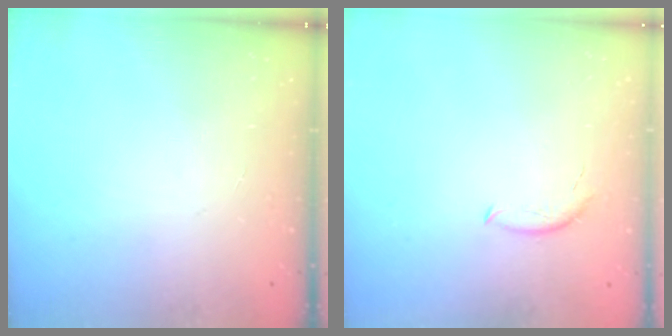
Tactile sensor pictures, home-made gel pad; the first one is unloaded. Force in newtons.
{"total": 6.0, "press": 5.9, "slide": 0.4}